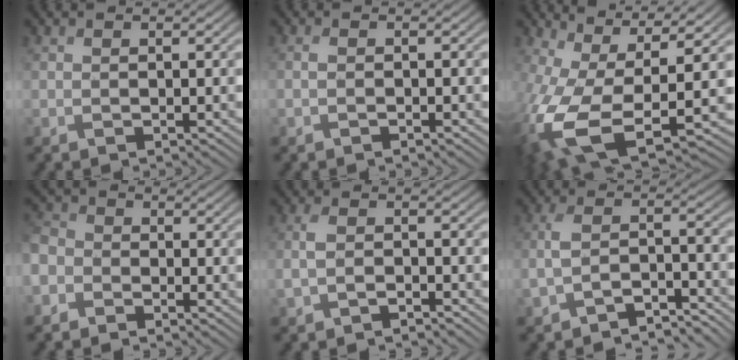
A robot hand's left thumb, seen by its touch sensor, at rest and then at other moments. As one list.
[{"total": 0.8, "force": [-0.5, 0.2, 0.6], "torque": [-0.014, 0.001, -0.010]}, {"total": 15.2, "force": [-3.0, 6.7, 13.3], "torque": [-0.312, -0.046, -0.034]}, {"total": 4.6, "force": [-2.5, 3.3, 1.9], "torque": [-0.063, -0.002, -0.067]}, {"total": 2.5, "force": [-1.5, 1.0, 1.8], "torque": [-0.044, 0.002, -0.035]}, {"total": 5.4, "force": [-4.1, 1.6, 3.1], "torque": [-0.064, 0.000, -0.080]}]